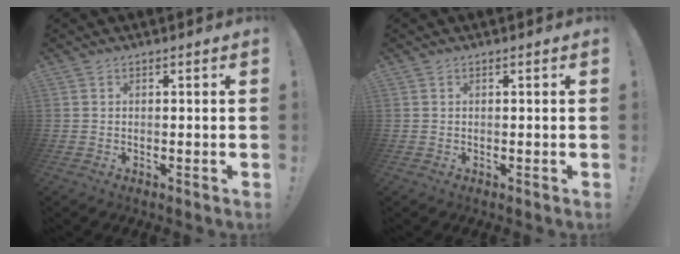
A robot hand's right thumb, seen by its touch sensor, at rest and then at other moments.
{"total": 0.0}